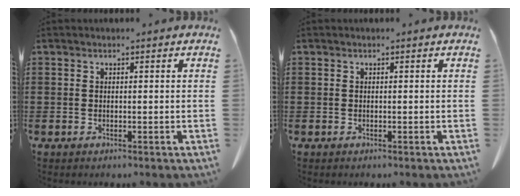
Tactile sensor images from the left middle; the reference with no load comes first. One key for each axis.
{"total": 0.0}